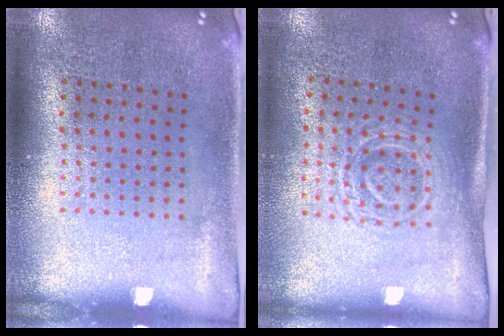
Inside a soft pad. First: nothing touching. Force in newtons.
{"total": 1.6, "press": 1.3, "slide": 0.9}